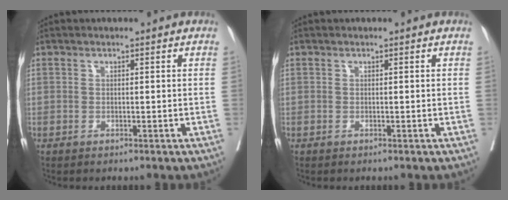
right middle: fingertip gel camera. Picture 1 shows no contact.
{"total": 0.0}